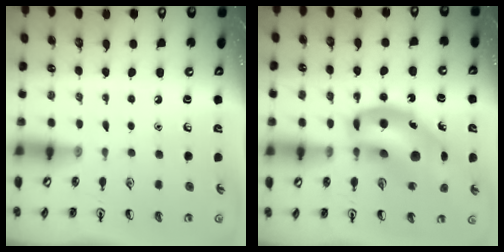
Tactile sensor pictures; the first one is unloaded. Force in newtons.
{"total": 19.0, "press": 18.2, "slide": 5.3}